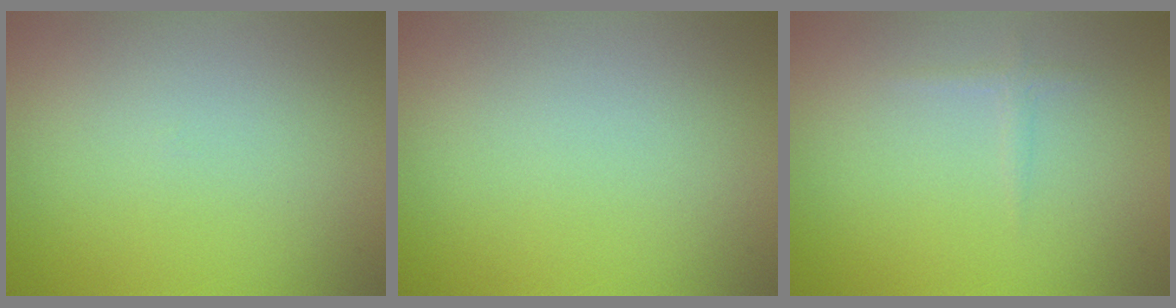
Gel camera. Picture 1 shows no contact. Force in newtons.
{"total": 0.0}
{"total": 0.7, "press": 0.7, "slide": 0.1}